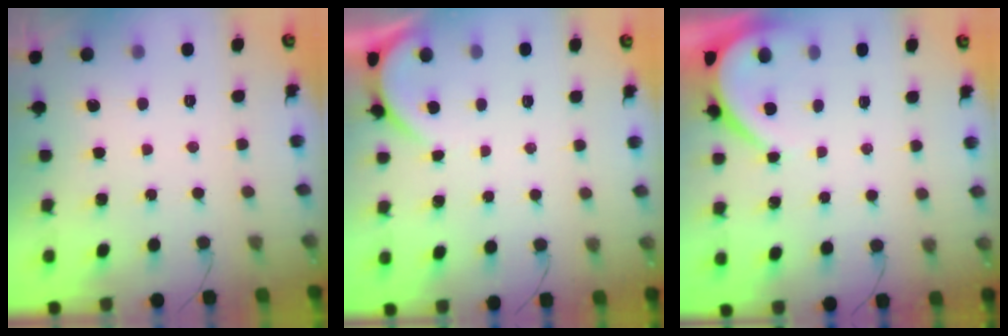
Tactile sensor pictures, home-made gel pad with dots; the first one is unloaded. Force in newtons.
{"total": 1.6, "press": 1.6, "slide": 0.2}
{"total": 3.9, "press": 3.9, "slide": 0.6}